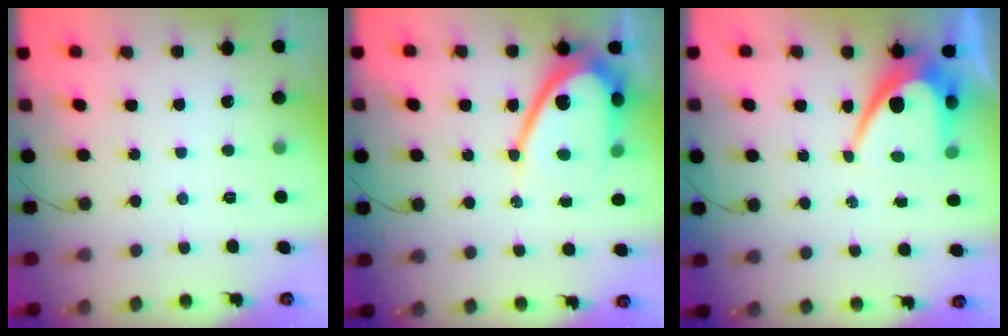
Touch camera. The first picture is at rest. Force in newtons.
{"total": 14.1, "press": 14.0, "slide": 1.1}
{"total": 9.4, "press": 9.4, "slide": 0.5}